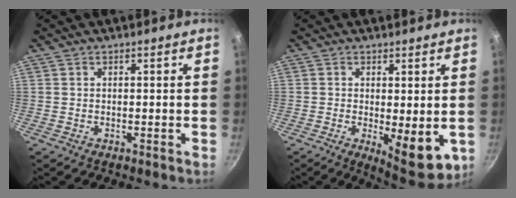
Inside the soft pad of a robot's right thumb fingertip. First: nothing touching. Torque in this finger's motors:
{"motor_torque": [-0.14, 0.72, 0.87, -0.08, 0.02]}